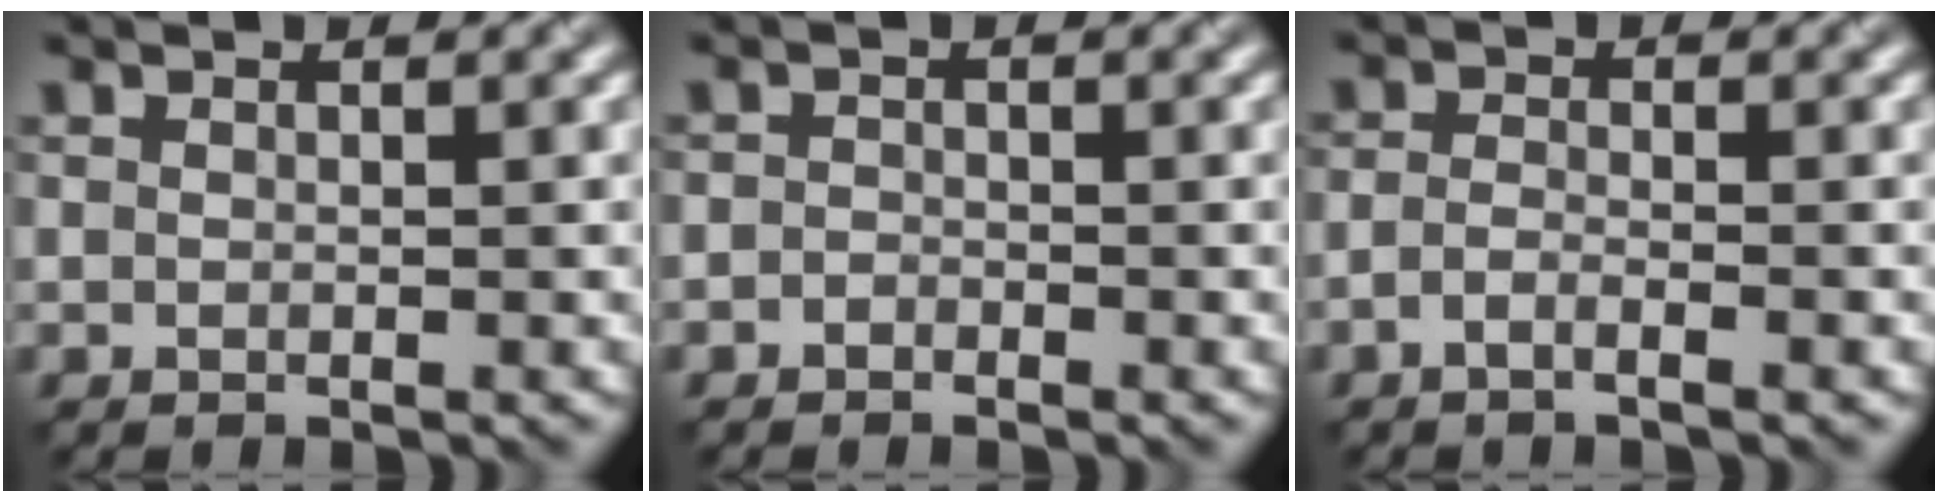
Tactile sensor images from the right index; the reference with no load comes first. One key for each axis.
{"total": 0.8, "fx": -0.6, "fy": 0.5, "fz": 0.1, "tx": -0.001, "ty": 0.000, "tz": -0.014}
{"total": 1.5, "fx": -0.9, "fy": 0.4, "fz": 1.1, "tx": -0.023, "ty": 0.000, "tz": -0.022}